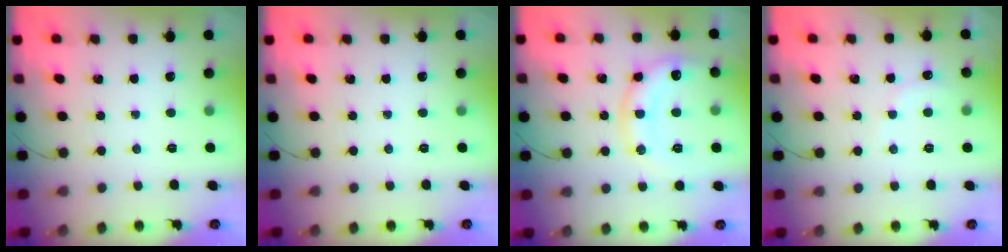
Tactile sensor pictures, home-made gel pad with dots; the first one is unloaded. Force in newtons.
{"total": 0.0}
{"total": 13.5, "press": 13.5, "slide": 0.9}
{"total": 5.2, "press": 5.2, "slide": 0.8}